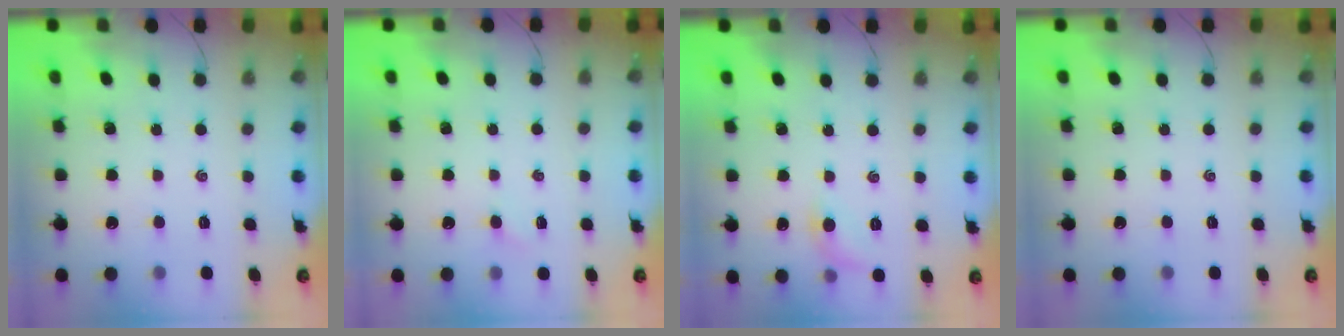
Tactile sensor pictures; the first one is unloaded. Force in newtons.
{"total": 1.3, "press": 1.2, "slide": 0.5}
{"total": 6.6, "press": 6.5, "slide": 1.5}
{"total": 0.0}